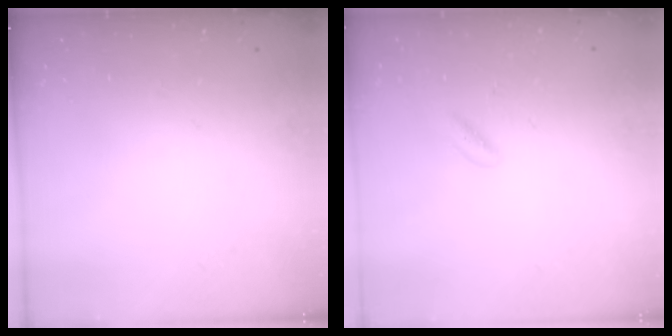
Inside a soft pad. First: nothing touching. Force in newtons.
{"total": 1.9, "press": 1.8, "slide": 0.8}